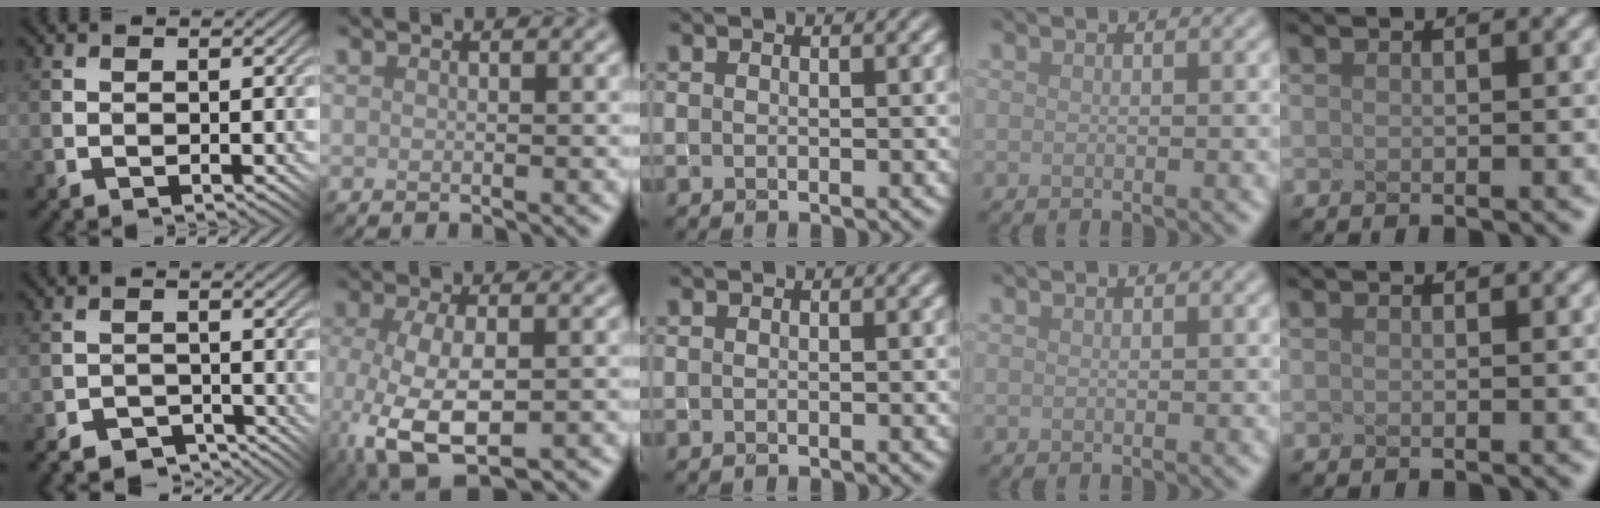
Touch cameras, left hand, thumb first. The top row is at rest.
{"thumb": {"total": 4.7, "force": [-4.3, 1.4, 1.0], "torque": [-0.015, -0.002, -0.076]}, "index": {"total": 8.4, "force": [-3.1, 3.9, 6.7], "torque": [-0.155, -0.022, -0.050]}}